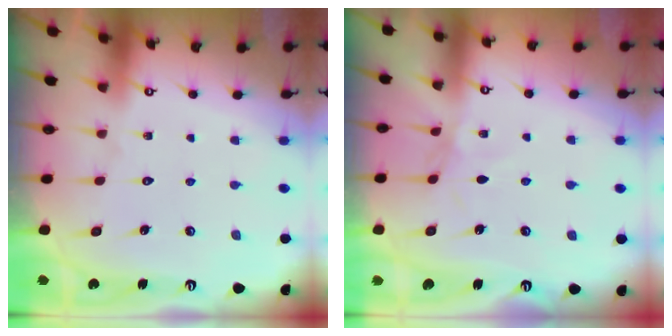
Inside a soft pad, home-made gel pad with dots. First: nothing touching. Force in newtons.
{"total": 1.7, "press": 1.7, "slide": 0.5}